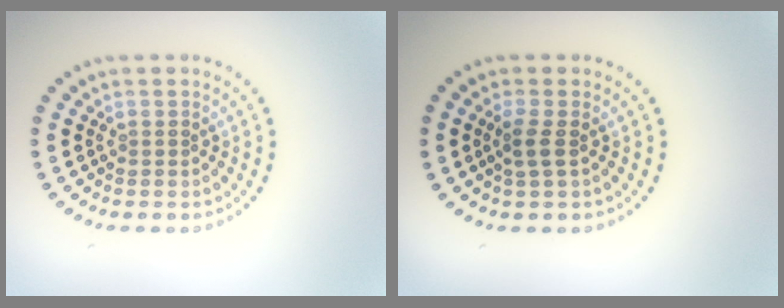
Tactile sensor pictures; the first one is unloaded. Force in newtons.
{"total": 1.5, "press": 1.3, "slide": 0.8}